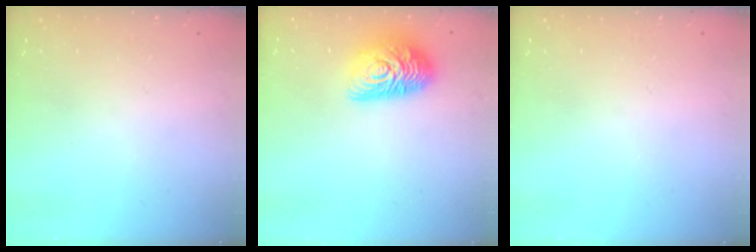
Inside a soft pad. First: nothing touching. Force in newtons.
{"total": 12.8, "press": 12.8, "slide": 0.9}
{"total": 0.0}